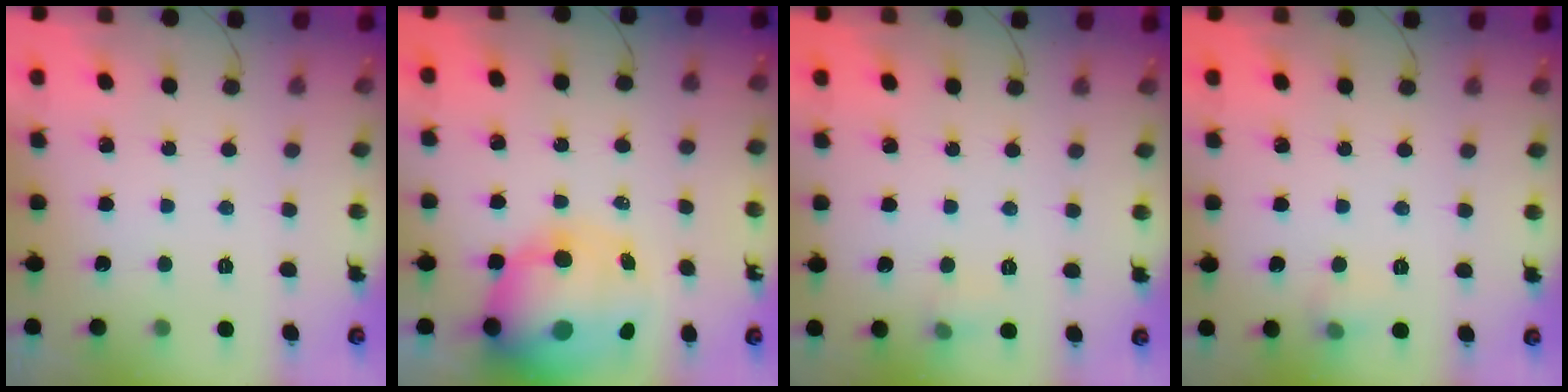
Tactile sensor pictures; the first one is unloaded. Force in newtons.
{"total": 18.4, "press": 17.9, "slide": 4.4}
{"total": 4.9, "press": 4.6, "slide": 1.5}
{"total": 5.8, "press": 5.6, "slide": 1.6}